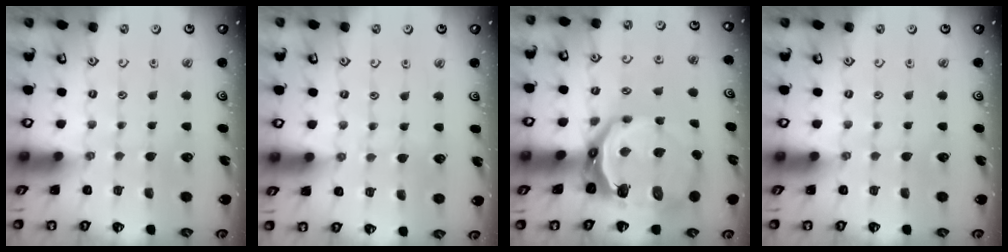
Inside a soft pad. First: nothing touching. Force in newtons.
{"total": 2.6, "press": 2.6, "slide": 0.3}
{"total": 15.7, "press": 14.8, "slide": 5.3}
{"total": 0.0}